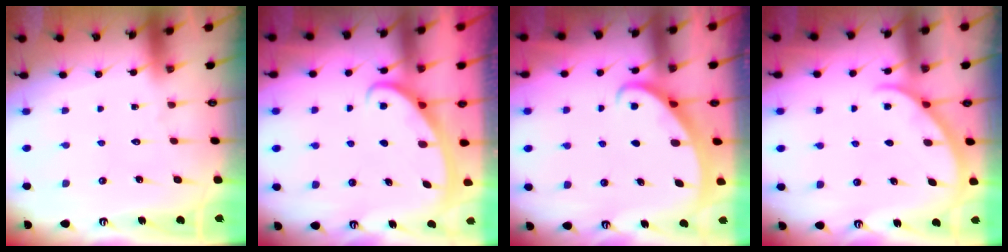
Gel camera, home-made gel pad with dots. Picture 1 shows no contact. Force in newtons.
{"total": 2.9, "press": 2.9, "slide": 0.4}
{"total": 2.2, "press": 2.2, "slide": 0.2}
{"total": 2.0, "press": 2.0, "slide": 0.2}